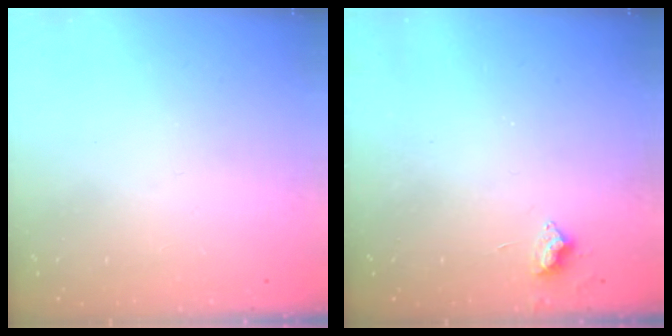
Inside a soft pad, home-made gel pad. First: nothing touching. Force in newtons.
{"total": 7.2, "press": 7.2, "slide": 0.9}